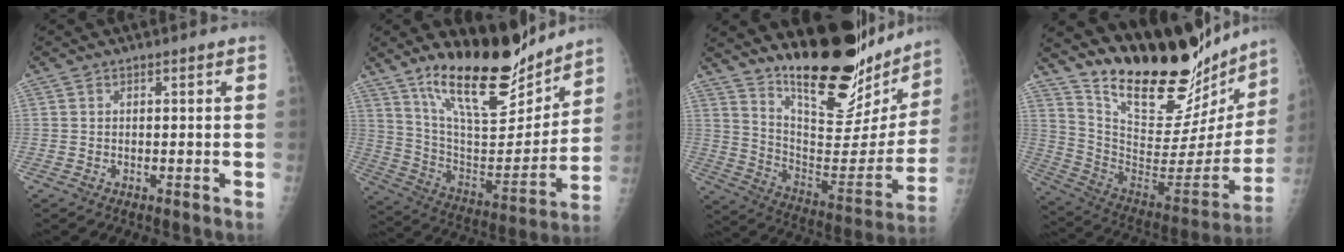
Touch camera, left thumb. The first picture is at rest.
{"total": 21.2, "force": [16.5, 6.9, 11.4], "torque": [-0.143, -0.108, 0.287]}
{"total": 26.5, "force": [20.8, 8.1, 14.2], "torque": [-0.177, -0.129, 0.314]}
{"total": 28.8, "force": [24.5, 8.9, 12.4], "torque": [-0.168, -0.148, 0.370]}